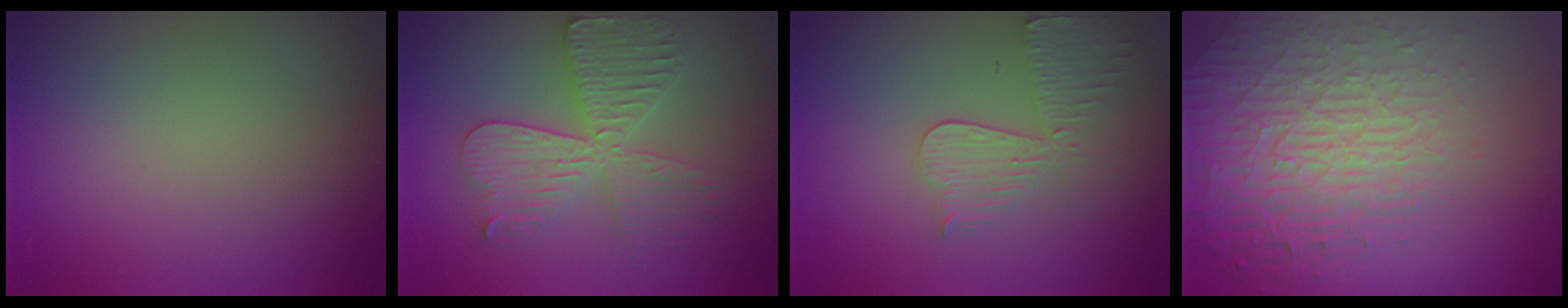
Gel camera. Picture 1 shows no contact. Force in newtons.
{"total": 5.5, "press": 5.5, "slide": 0.8}
{"total": 3.7, "press": 3.3, "slide": 1.6}
{"total": 8.3, "press": 5.7, "slide": 6.1}